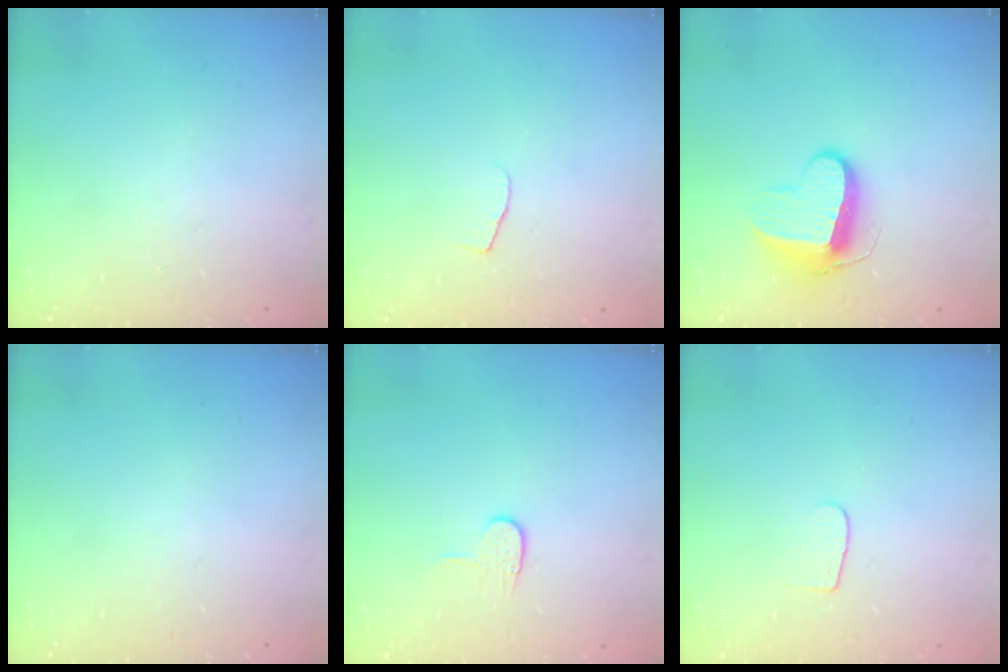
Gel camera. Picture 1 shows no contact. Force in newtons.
{"total": 4.2, "press": 4.1, "slide": 0.4}
{"total": 10.0, "press": 10.0, "slide": 0.5}
{"total": 0.0}
{"total": 3.7, "press": 3.6, "slide": 0.4}
{"total": 4.8, "press": 4.8, "slide": 0.5}